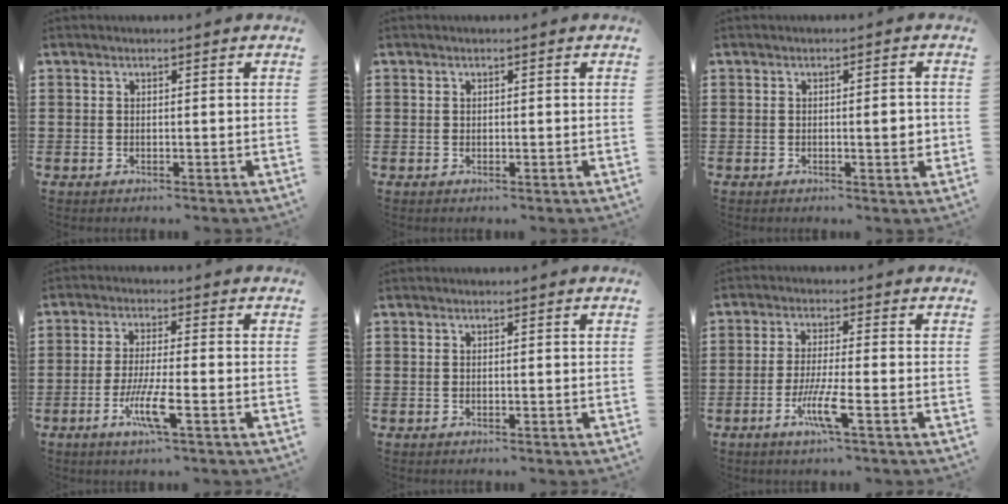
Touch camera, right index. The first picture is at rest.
{"total": 0.0}
{"total": 2.8, "force": [-0.1, 0.5, 2.8], "torque": [-0.039, -0.004, -0.004]}
{"total": 6.6, "force": [-2.7, 0.7, 6.0], "torque": [-0.118, -0.013, -0.052]}
{"total": 0.0}
{"total": 6.3, "force": [-2.8, 0.4, 5.7], "torque": [-0.113, -0.016, -0.052]}